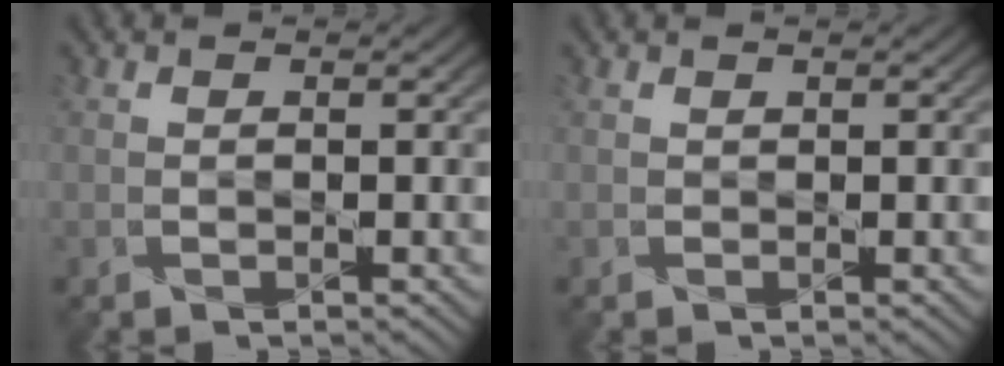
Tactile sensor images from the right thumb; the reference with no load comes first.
{"total": 0.5, "force": [0.3, 0.0, -0.4], "torque": [0.009, -0.001, 0.006]}